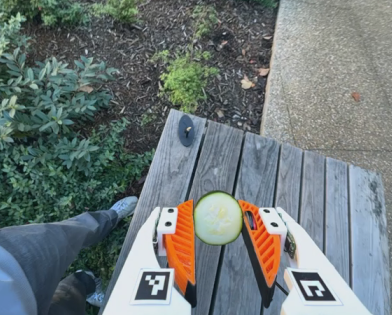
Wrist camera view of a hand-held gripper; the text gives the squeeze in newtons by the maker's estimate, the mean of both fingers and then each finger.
{"total": 6.4, "left": 6.0, "right": 6.7}